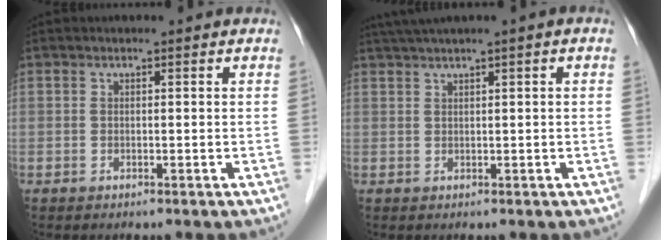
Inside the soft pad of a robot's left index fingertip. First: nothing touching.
{"total": 3.5, "force": [2.1, -0.4, 2.8], "torque": [-0.060, 0.020, 0.044]}